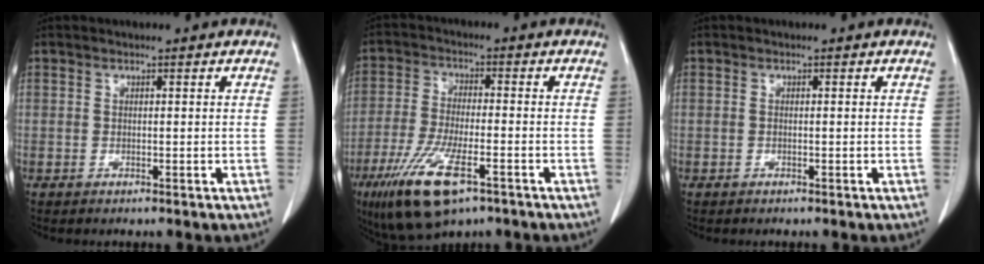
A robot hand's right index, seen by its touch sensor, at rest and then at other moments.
{"total": 12.3, "force": [-6.7, 3.1, 9.8], "torque": [-0.192, -0.025, -0.113]}
{"total": 0.0}